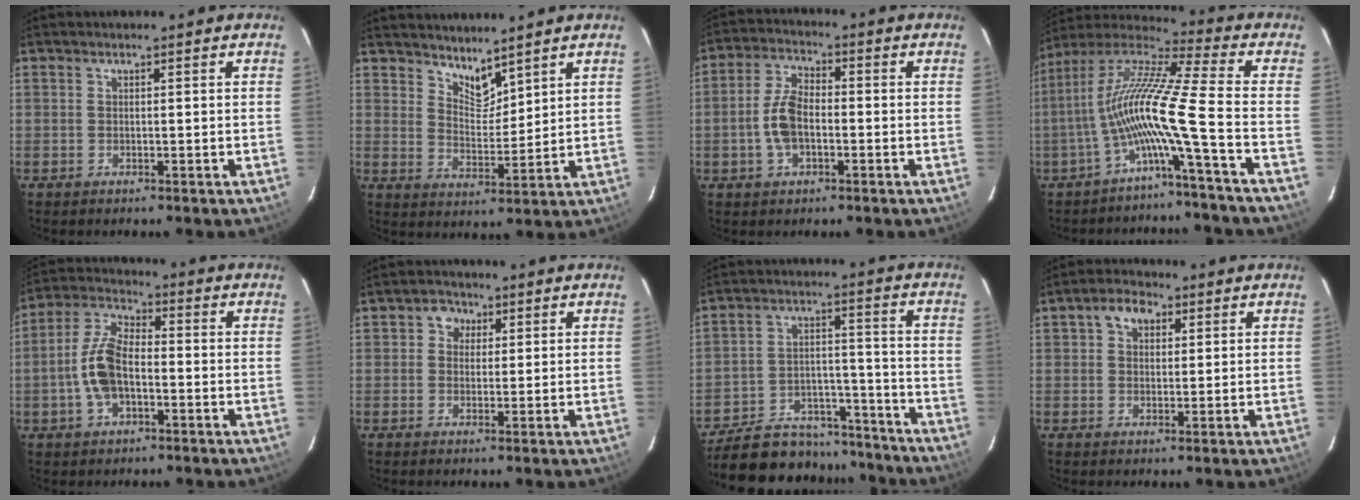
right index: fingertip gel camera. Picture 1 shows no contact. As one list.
[{"total": 5.4, "force": [4.8, 1.8, 1.7], "torque": [-0.020, -0.007, 0.086]}, {"total": 7.3, "force": [-1.7, 4.2, 5.7], "torque": [-0.122, 0.013, -0.029]}, {"total": 12.8, "force": [-4.9, -1.9, 11.6], "torque": [-0.204, -0.002, -0.099]}, {"total": 9.6, "force": [-2.4, 5.1, 7.7], "torque": [-0.166, 0.015, -0.044]}, {"total": 3.2, "force": [0.8, 3.0, 0.7], "torque": [-0.005, 0.013, 0.009]}, {"total": 23.3, "force": [-19.9, 9.3, 7.8], "torque": [-0.171, 0.034, -0.271]}, {"total": 4.6, "force": [1.8, 3.5, 2.5], "torque": [-0.040, 0.017, 0.030]}]